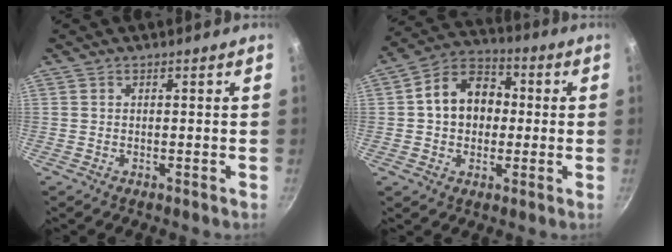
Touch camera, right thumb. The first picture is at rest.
{"total": 12.2, "force": [0.7, 9.5, 7.6], "torque": [-0.087, 0.028, -0.007]}